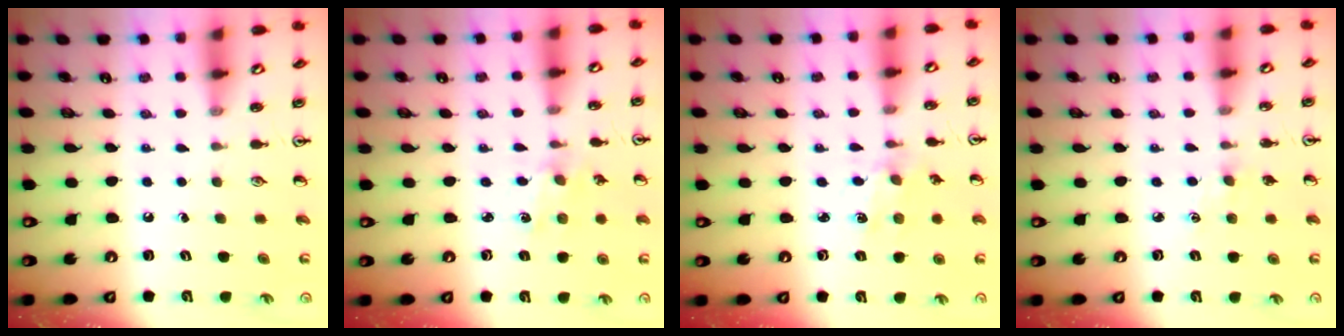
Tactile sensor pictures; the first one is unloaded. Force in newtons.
{"total": 1.0, "press": 1.0, "slide": 0.2}
{"total": 2.0, "press": 2.0, "slide": 0.2}
{"total": 2.2, "press": 2.2, "slide": 0.3}